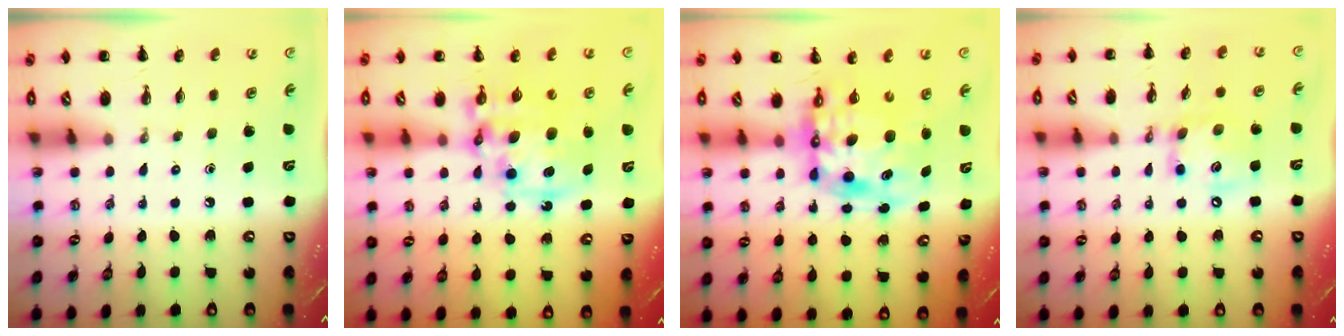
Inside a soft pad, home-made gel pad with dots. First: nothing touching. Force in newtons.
{"total": 14.6, "press": 14.1, "slide": 3.6}
{"total": 12.6, "press": 12.2, "slide": 3.4}
{"total": 12.8, "press": 12.7, "slide": 1.7}